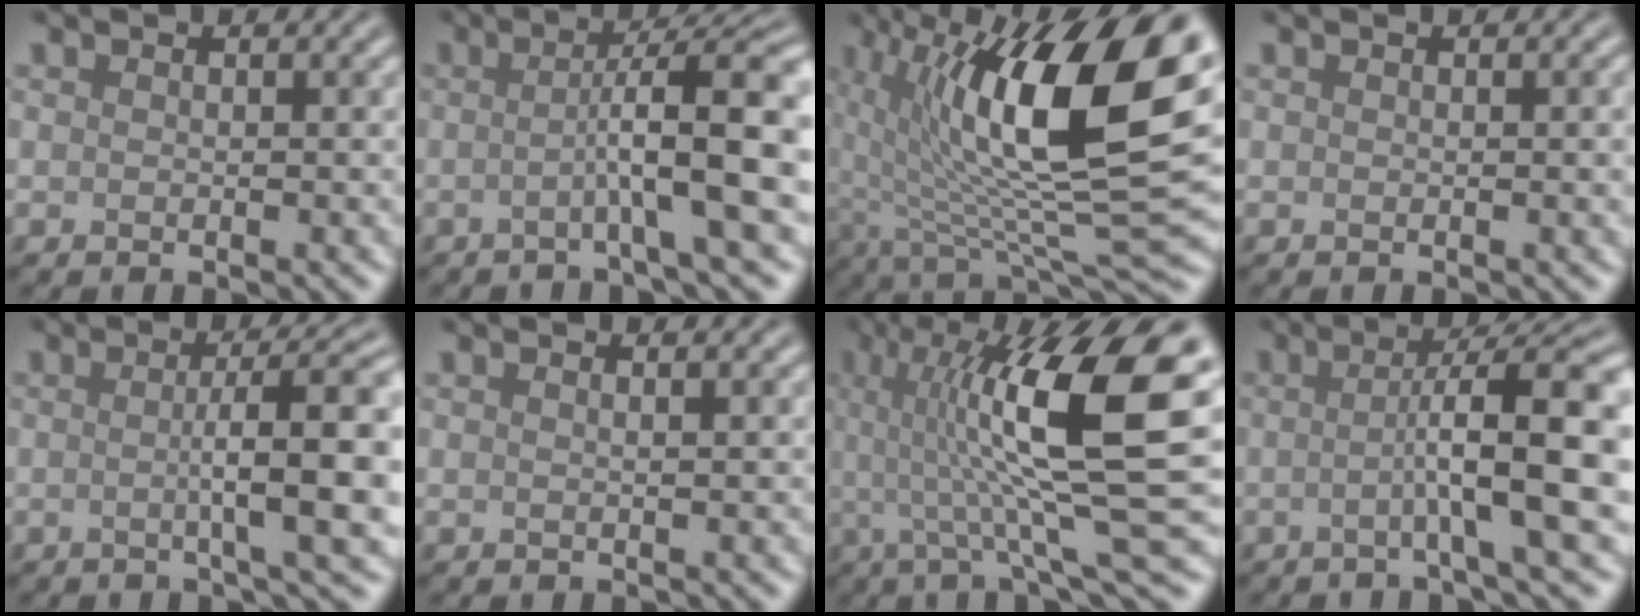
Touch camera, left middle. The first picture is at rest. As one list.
[{"total": 8.6, "force": [-0.7, 1.3, 8.5], "torque": [-0.112, 0.018, -0.022]}, {"total": 16.9, "force": [3.6, 6.6, 15.1], "torque": [-0.249, 0.001, 0.060]}, {"total": 0.9, "force": [0.1, 0.1, 0.9], "torque": [-0.012, -0.001, 0.003]}, {"total": 8.7, "force": [0.0, 1.6, 8.6], "torque": [-0.111, 0.014, 0.000]}, {"total": 1.1, "force": [0.5, 0.4, 0.9], "torque": [-0.006, 0.002, -0.004]}, {"total": 14.0, "force": [2.4, 3.2, 13.4], "torque": [-0.220, 0.012, 0.040]}, {"total": 9.6, "force": [-0.4, 1.5, 9.5], "torque": [-0.122, 0.018, -0.014]}]